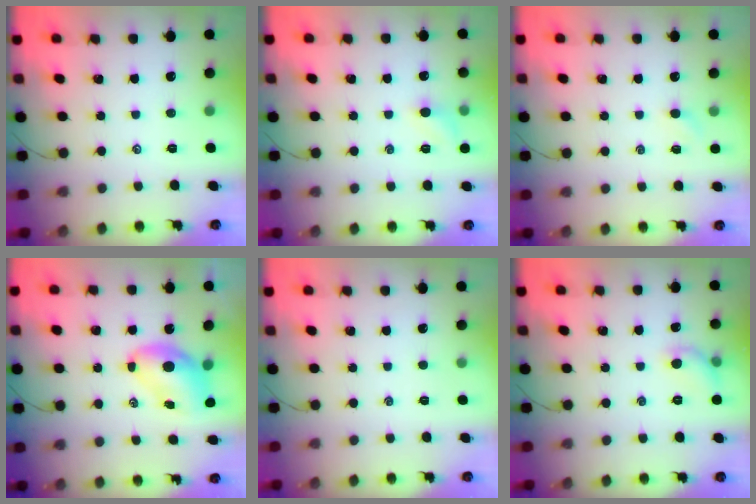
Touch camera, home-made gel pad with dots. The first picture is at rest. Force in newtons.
{"total": 6.1, "press": 5.8, "slide": 2.0}
{"total": 2.6, "press": 2.5, "slide": 0.8}
{"total": 7.9, "press": 7.7, "slide": 1.7}
{"total": 0.0}
{"total": 6.1, "press": 5.9, "slide": 1.3}